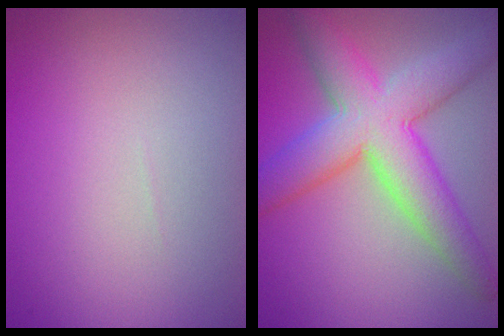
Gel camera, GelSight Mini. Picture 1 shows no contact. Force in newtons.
{"total": 8.6, "press": 8.6, "slide": 0.4}